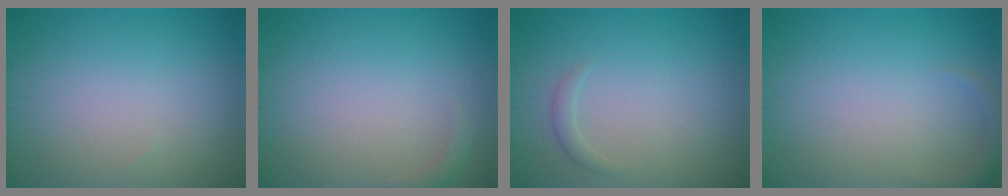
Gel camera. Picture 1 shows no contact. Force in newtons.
{"total": 1.0, "press": 1.0, "slide": 0.2}
{"total": 0.9, "press": 0.9, "slide": 0.1}
{"total": 1.4, "press": 1.4, "slide": 0.1}